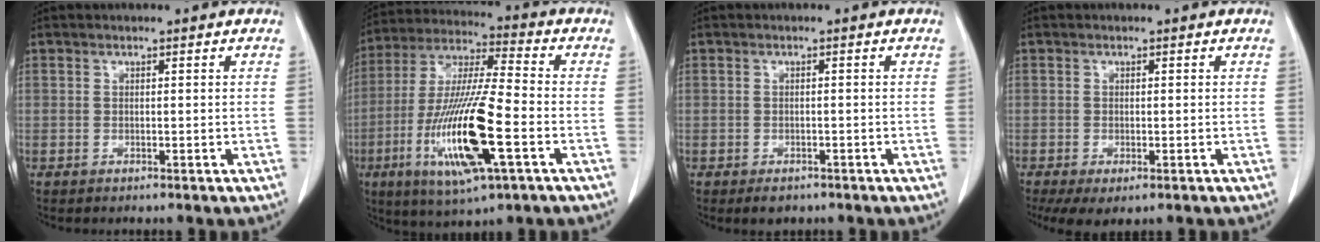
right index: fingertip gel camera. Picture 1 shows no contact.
{"total": 18.3, "force": [-5.6, 2.0, 17.3], "torque": [-0.355, -0.021, -0.099]}
{"total": 2.3, "force": [-1.6, 1.3, 1.0], "torque": [-0.013, 0.000, -0.013]}
{"total": 5.7, "force": [-3.5, 2.2, 3.9], "torque": [-0.067, -0.015, -0.054]}